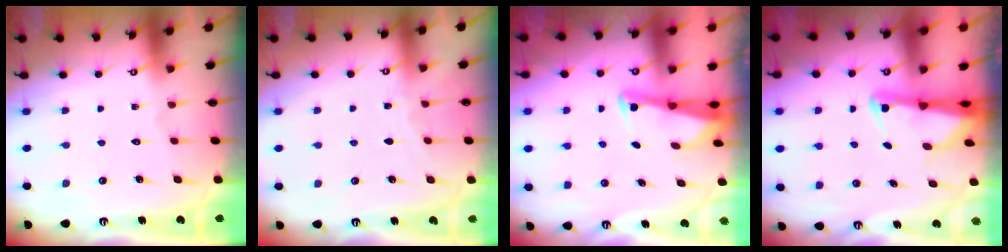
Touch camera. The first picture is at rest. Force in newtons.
{"total": 2.9, "press": 2.8, "slide": 0.3}
{"total": 2.7, "press": 2.7, "slide": 0.3}
{"total": 2.4, "press": 2.4, "slide": 0.5}